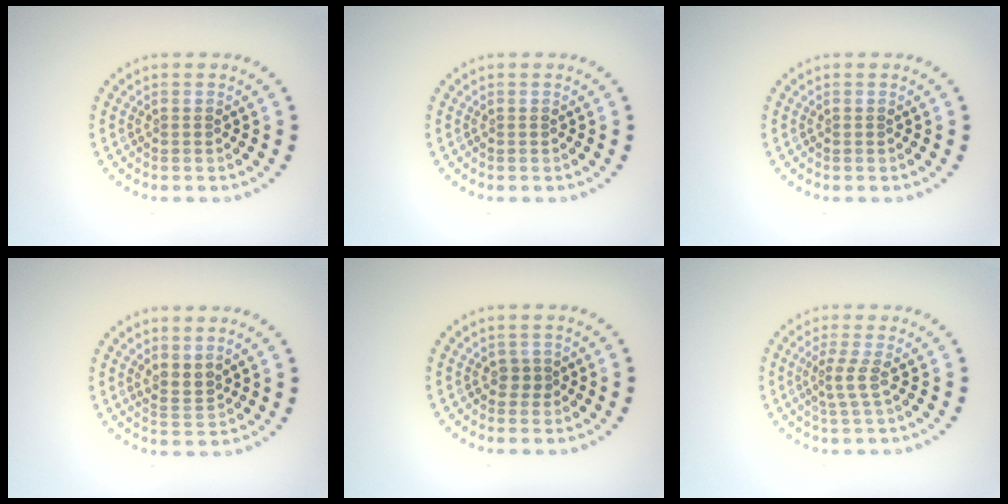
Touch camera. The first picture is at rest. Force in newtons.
{"total": 0.0}
{"total": 0.0}
{"total": 2.0, "press": 1.5, "slide": 1.4}
{"total": 1.2, "press": 0.9, "slide": 0.8}
{"total": 2.0, "press": 1.3, "slide": 1.5}